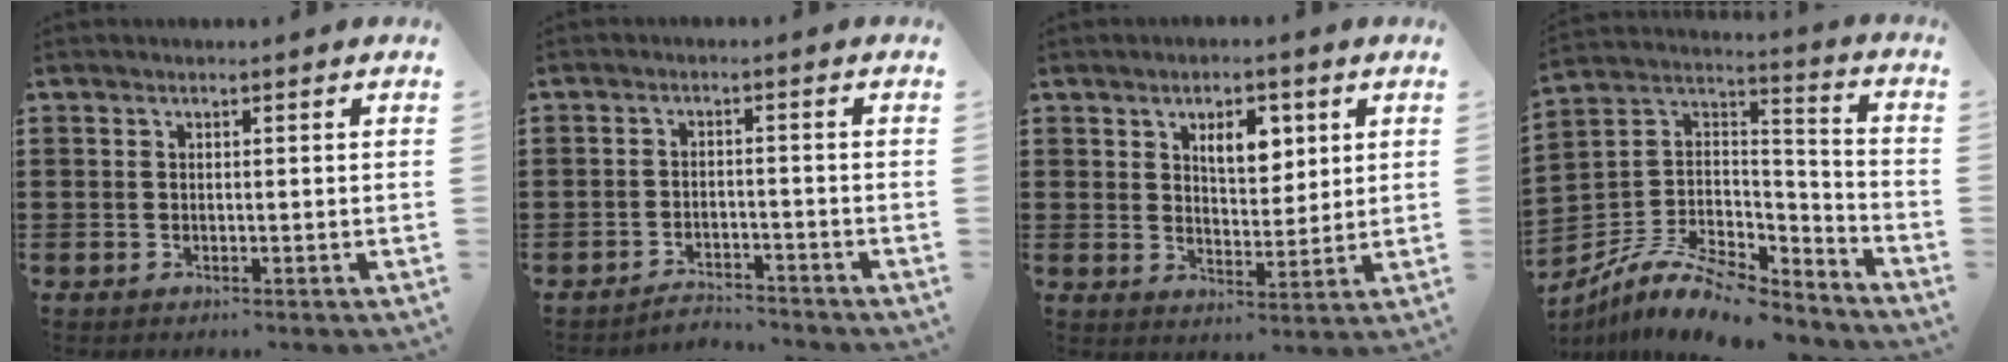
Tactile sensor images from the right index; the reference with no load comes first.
{"total": 2.8, "force": [-2.8, 0.2, -0.1], "torque": [-0.006, 0.002, -0.060]}
{"total": 5.8, "force": [2.7, 3.1, 4.1], "torque": [-0.066, 0.003, 0.040]}
{"total": 10.5, "force": [-8.5, 3.7, 5.1], "torque": [-0.109, 0.018, -0.166]}